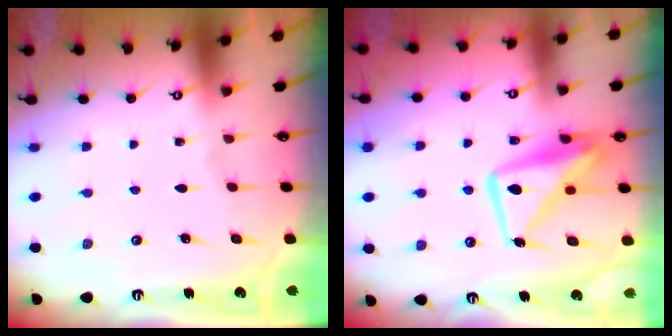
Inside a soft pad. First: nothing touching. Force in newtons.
{"total": 12.7, "press": 12.6, "slide": 1.5}